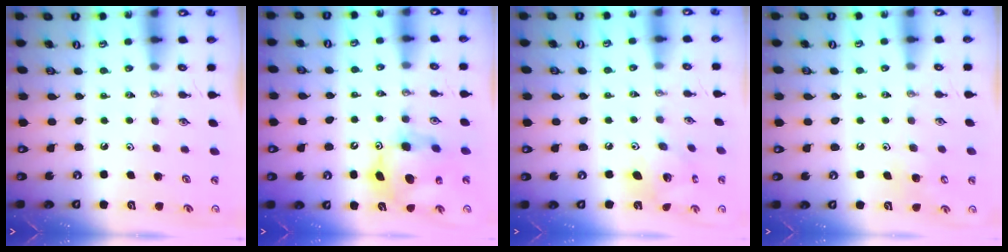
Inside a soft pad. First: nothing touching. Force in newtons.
{"total": 11.5, "press": 11.5, "slide": 0.9}
{"total": 10.1, "press": 10.1, "slide": 0.5}
{"total": 6.3, "press": 6.3, "slide": 0.0}